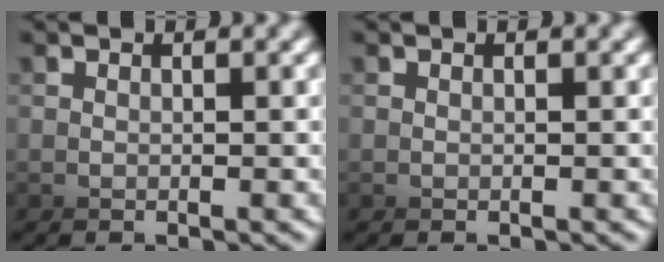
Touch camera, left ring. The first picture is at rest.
{"total": 0.0}